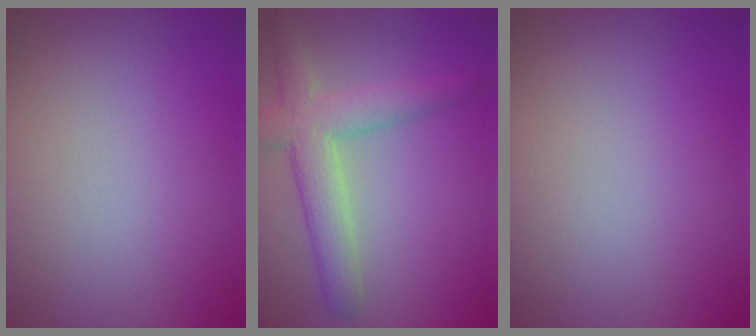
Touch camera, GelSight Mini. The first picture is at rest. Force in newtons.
{"total": 5.0, "press": 5.0, "slide": 0.3}
{"total": 0.0}